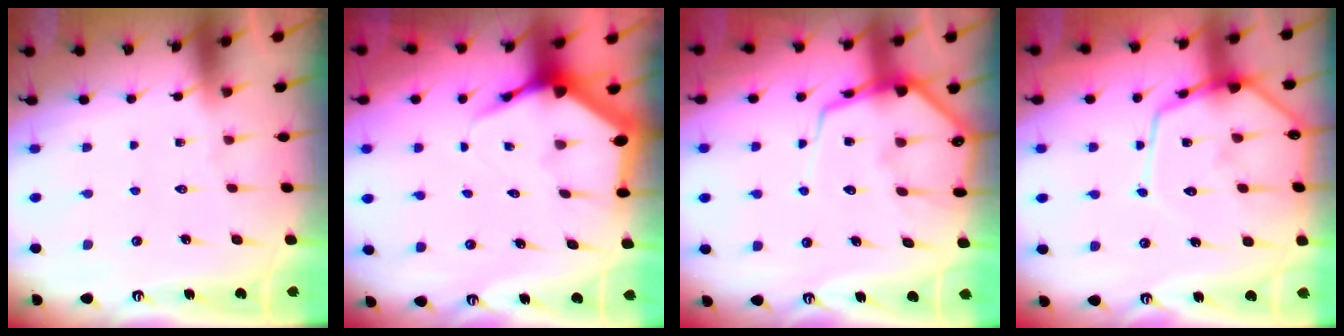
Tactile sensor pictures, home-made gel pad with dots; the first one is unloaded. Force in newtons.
{"total": 6.2, "press": 6.2, "slide": 0.7}
{"total": 11.5, "press": 11.4, "slide": 1.2}
{"total": 14.3, "press": 14.2, "slide": 1.4}